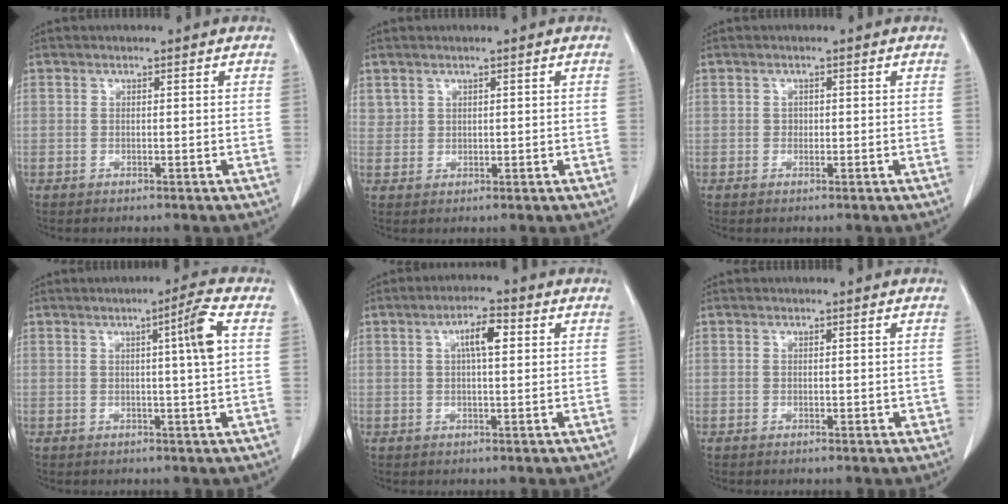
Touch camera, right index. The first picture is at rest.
{"total": 1.8, "force": [1.2, 1.4, 0.1], "torque": [0.007, 0.003, 0.023]}
{"total": 0.7, "force": [-0.1, 0.6, 0.2], "torque": [0.002, 0.003, -0.001]}
{"total": 5.4, "force": [1.0, -1.0, 5.2], "torque": [-0.080, 0.000, 0.016]}
{"total": 4.6, "force": [1.3, 1.1, 4.3], "torque": [-0.076, 0.010, 0.021]}
{"total": 1.1, "force": [-0.1, 0.7, 0.8], "torque": [-0.007, 0.003, 0.002]}